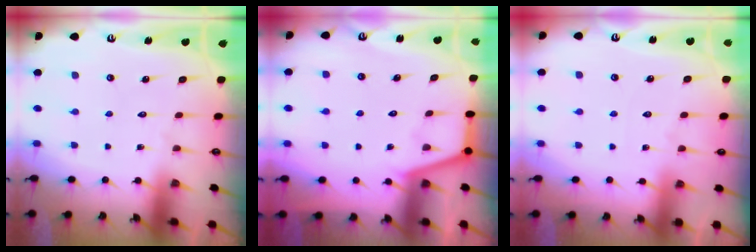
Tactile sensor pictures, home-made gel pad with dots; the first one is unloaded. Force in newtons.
{"total": 2.8, "press": 2.8, "slide": 0.4}
{"total": 2.0, "press": 2.0, "slide": 0.3}